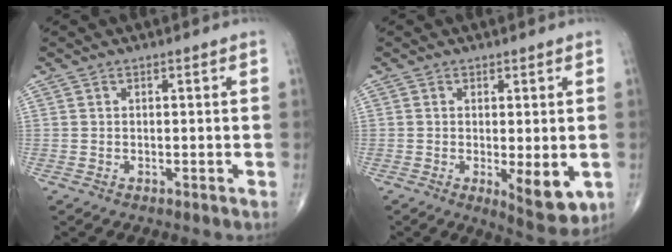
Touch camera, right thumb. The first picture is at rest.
{"total": 7.5, "force": [-1.5, 2.6, 6.9], "torque": [-0.089, -0.021, -0.014]}